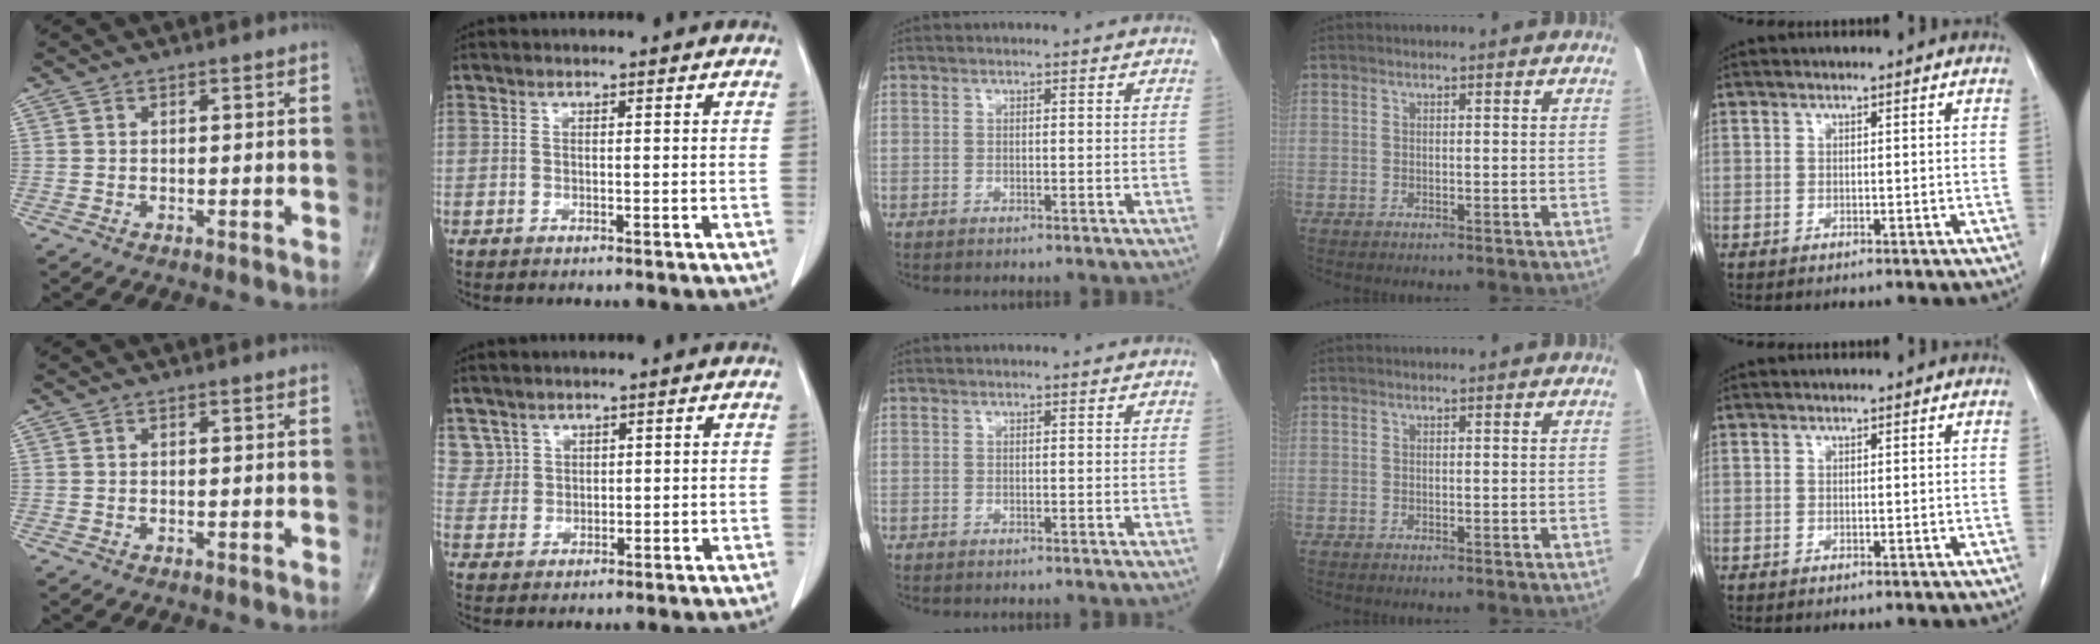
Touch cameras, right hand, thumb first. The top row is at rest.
{"index": {"total": 3.9, "force": [2.5, 3.0, -0.3], "torque": [0.020, 0.003, 0.051]}}